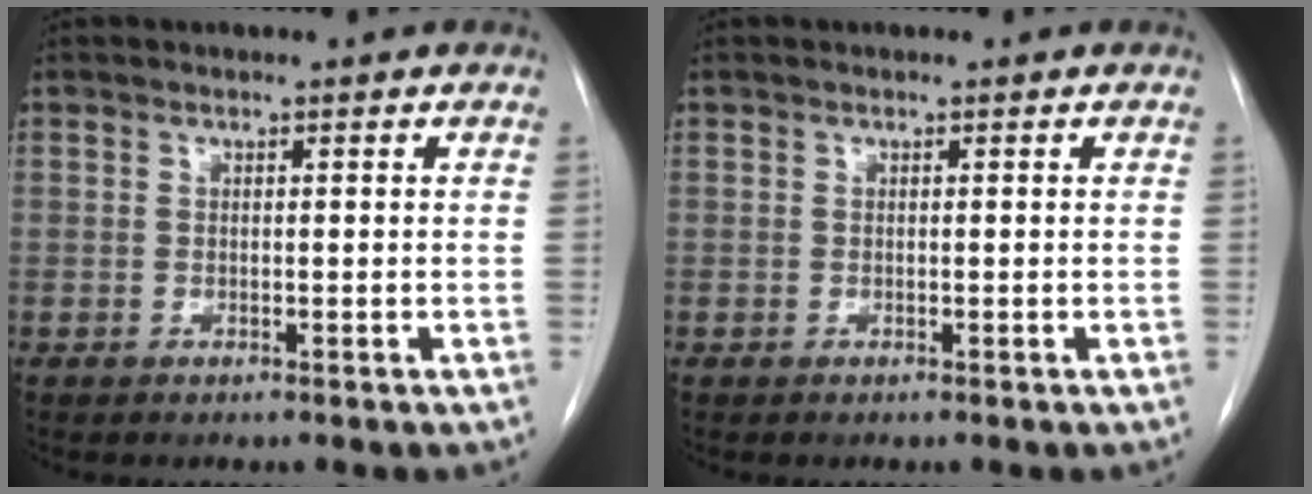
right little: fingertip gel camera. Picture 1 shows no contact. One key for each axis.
{"total": 0.0}